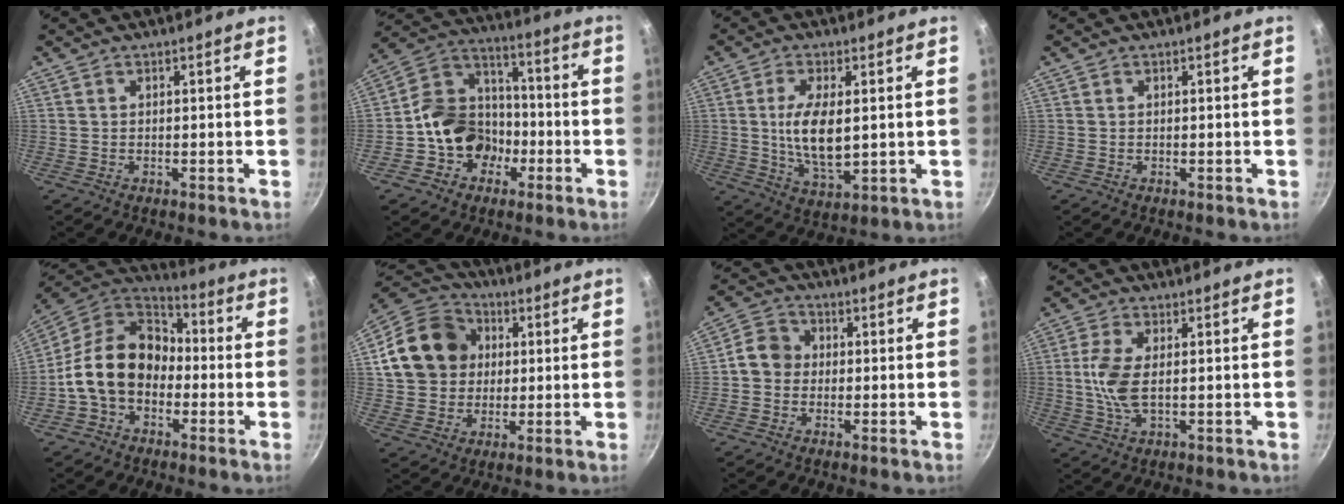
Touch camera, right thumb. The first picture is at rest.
{"total": 13.8, "force": [-4.5, 11.6, 6.0], "torque": [-0.064, 0.054, -0.089]}
{"total": 10.4, "force": [0.8, 4.5, 9.4], "torque": [-0.175, -0.010, 0.023]}
{"total": 0.0}
{"total": 16.4, "force": [-2.4, 12.5, 10.3], "torque": [-0.148, 0.048, -0.061]}
{"total": 17.2, "force": [3.0, 14.6, 8.7], "torque": [-0.137, 0.024, 0.047]}
{"total": 5.8, "force": [-0.4, 5.2, 2.7], "torque": [-0.024, 0.014, -0.025]}
{"total": 7.2, "force": [0.3, 3.3, 6.4], "torque": [-0.142, 0.001, 0.004]}